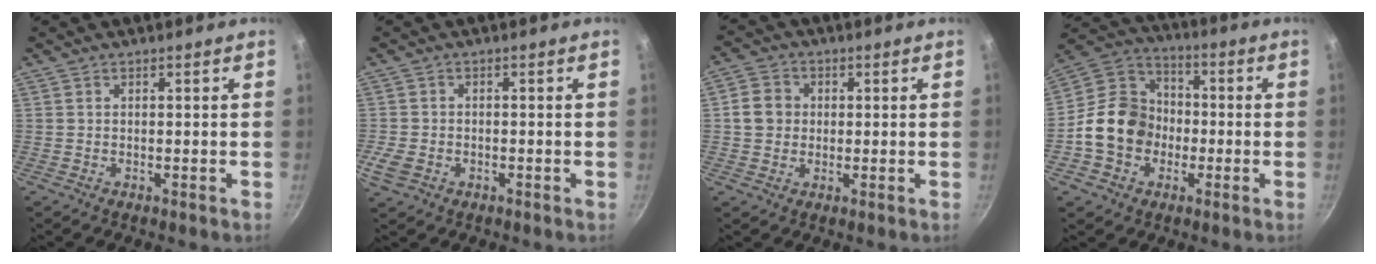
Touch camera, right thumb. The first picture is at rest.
{"total": 4.5, "force": [-1.5, 3.3, 2.6], "torque": [-0.057, 0.003, -0.026]}
{"total": 5.7, "force": [0.4, 5.1, 2.4], "torque": [-0.023, 0.007, -0.004]}
{"total": 14.6, "force": [-2.8, 12.2, 7.5], "torque": [-0.102, 0.042, -0.066]}